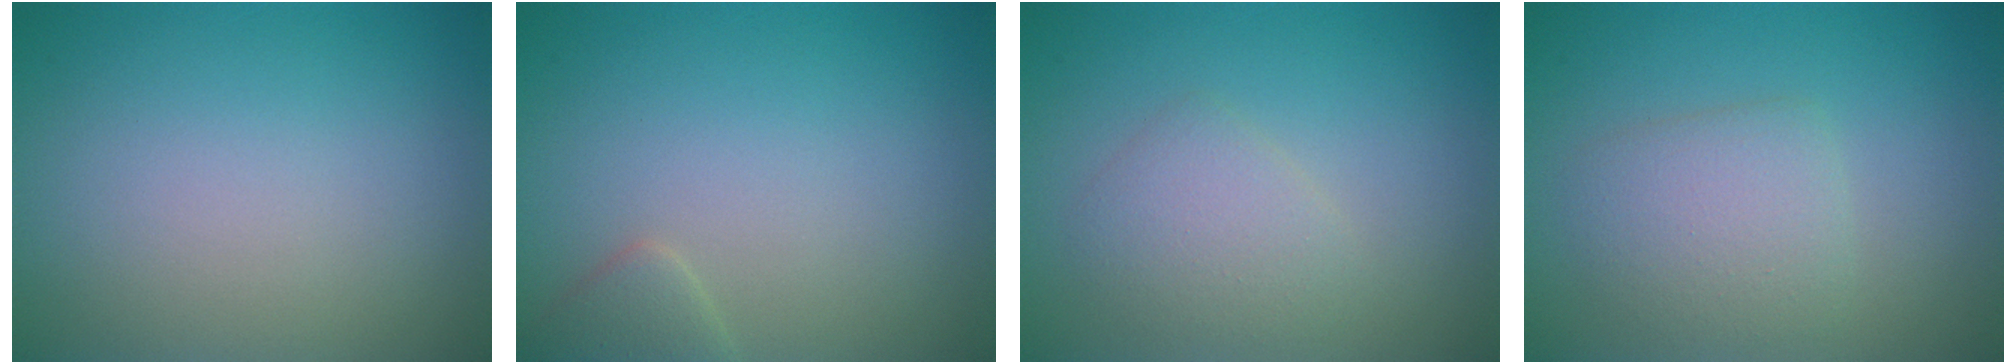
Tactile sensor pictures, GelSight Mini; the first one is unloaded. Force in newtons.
{"total": 1.5, "press": 1.5, "slide": 0.1}
{"total": 2.4, "press": 2.4, "slide": 0.0}
{"total": 2.9, "press": 2.9, "slide": 0.2}